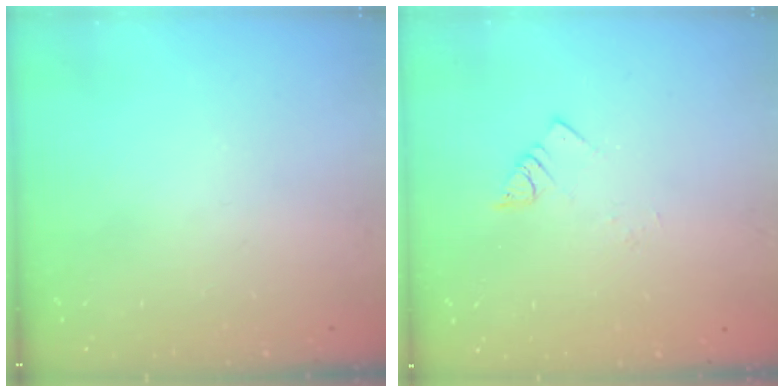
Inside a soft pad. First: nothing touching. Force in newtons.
{"total": 2.8, "press": 2.8, "slide": 0.3}